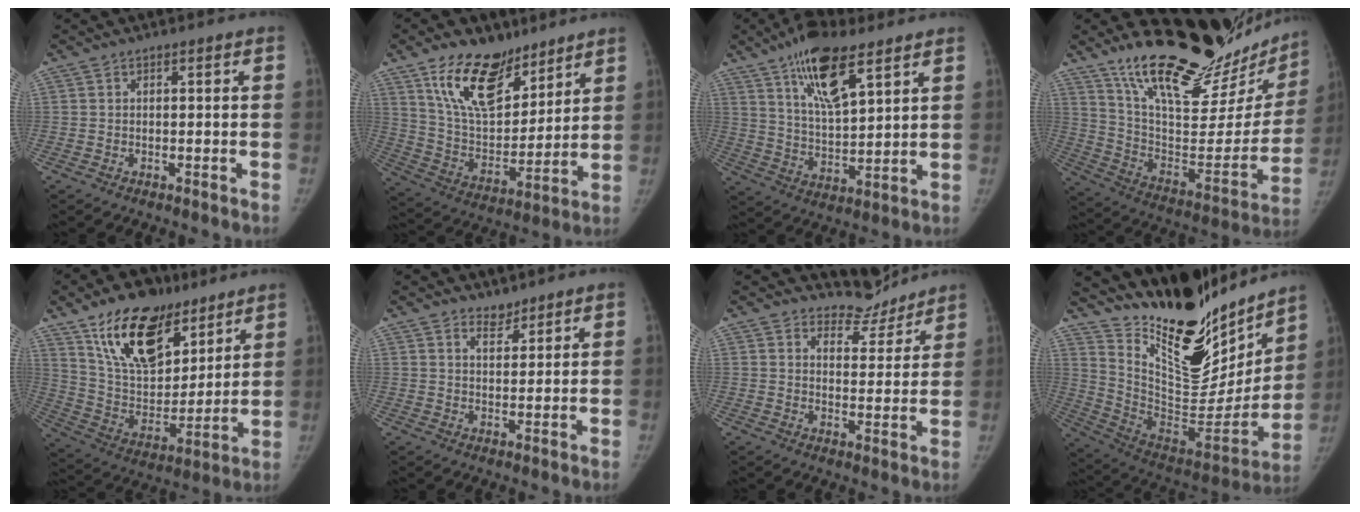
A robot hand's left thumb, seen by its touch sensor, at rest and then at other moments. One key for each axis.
{"total": 17.7, "fx": 11.6, "fy": 9.4, "fz": 9.5, "tx": -0.116, "ty": -0.066, "tz": 0.216}
{"total": 14.4, "fx": 8.6, "fy": 5.0, "fz": 10.4, "tx": -0.160, "ty": -0.040, "tz": 0.154}
{"total": 33.2, "fx": 26.2, "fy": 10.7, "fz": 17.3, "tx": -0.231, "ty": -0.135, "tz": 0.385}
{"total": 21.8, "fx": 13.6, "fy": 11.9, "fz": 12.3, "tx": -0.160, "ty": -0.057, "tz": 0.244}
{"total": 2.8, "fx": 2.4, "fy": 1.3, "fz": 0.3, "tx": 0.013, "ty": -0.022, "tz": 0.038}
{"total": 6.2, "fx": 5.9, "fy": 1.8, "fz": -0.7, "tx": 0.038, "ty": -0.060, "tz": 0.090}
{"total": 29.0, "fx": 22.4, "fy": 11.0, "fz": 14.7, "tx": -0.196, "ty": -0.123, "tz": 0.362}